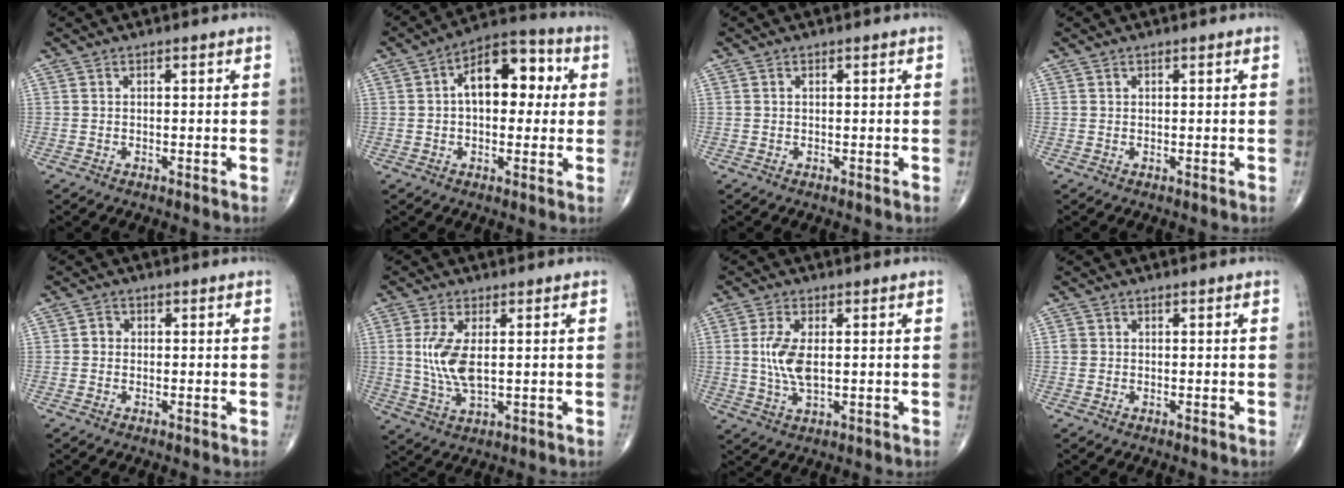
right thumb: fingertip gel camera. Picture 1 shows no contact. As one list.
[{"total": 12.8, "force": [2.0, 7.5, 10.2], "torque": [-0.121, 0.029, 0.020]}, {"total": 0.0}, {"total": 0.0}, {"total": 1.6, "force": [-0.1, 1.4, 0.6], "torque": [-0.001, 0.004, -0.005]}, {"total": 8.2, "force": [1.0, 3.5, 7.3], "torque": [-0.164, -0.010, 0.027]}, {"total": 7.0, "force": [0.6, 3.2, 6.2], "torque": [-0.135, -0.007, 0.014]}, {"total": 1.2, "force": [0.1, 1.1, 0.3], "torque": [-0.001, 0.002, 0.001]}]